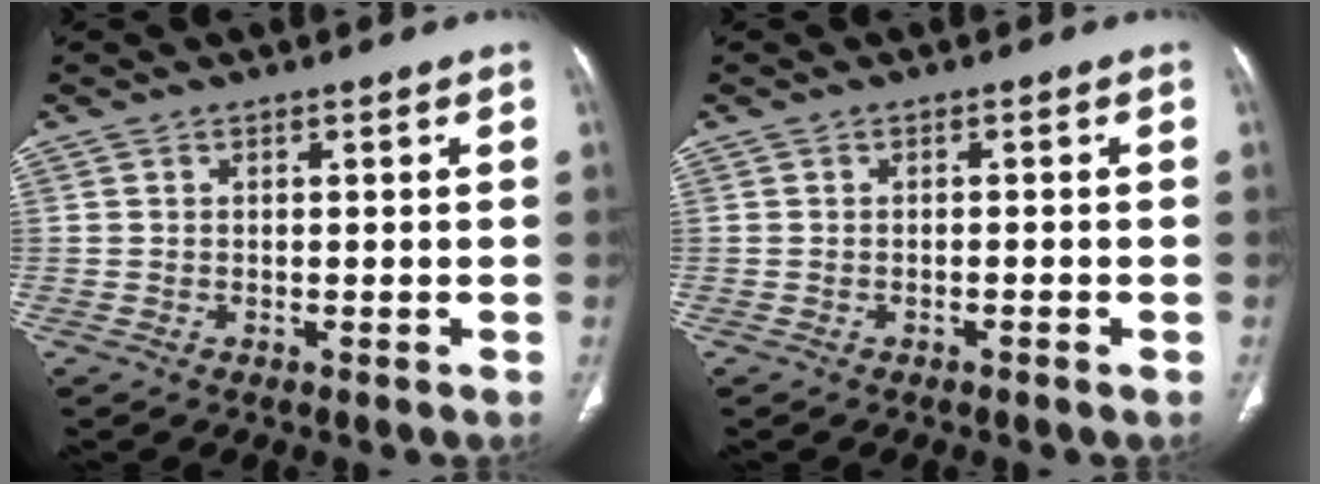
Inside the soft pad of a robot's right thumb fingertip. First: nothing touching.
{"total": 0.8, "force": [-0.5, 0.1, 0.7], "torque": [-0.016, 0.005, -0.006]}